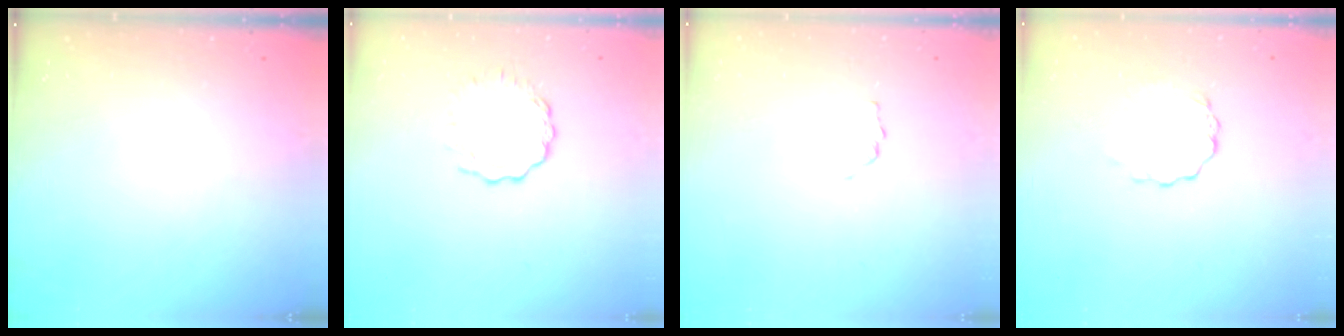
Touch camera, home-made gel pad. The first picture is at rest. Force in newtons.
{"total": 4.2, "press": 4.2, "slide": 0.5}
{"total": 0.8, "press": 0.8, "slide": 0.1}
{"total": 3.2, "press": 3.2, "slide": 0.3}